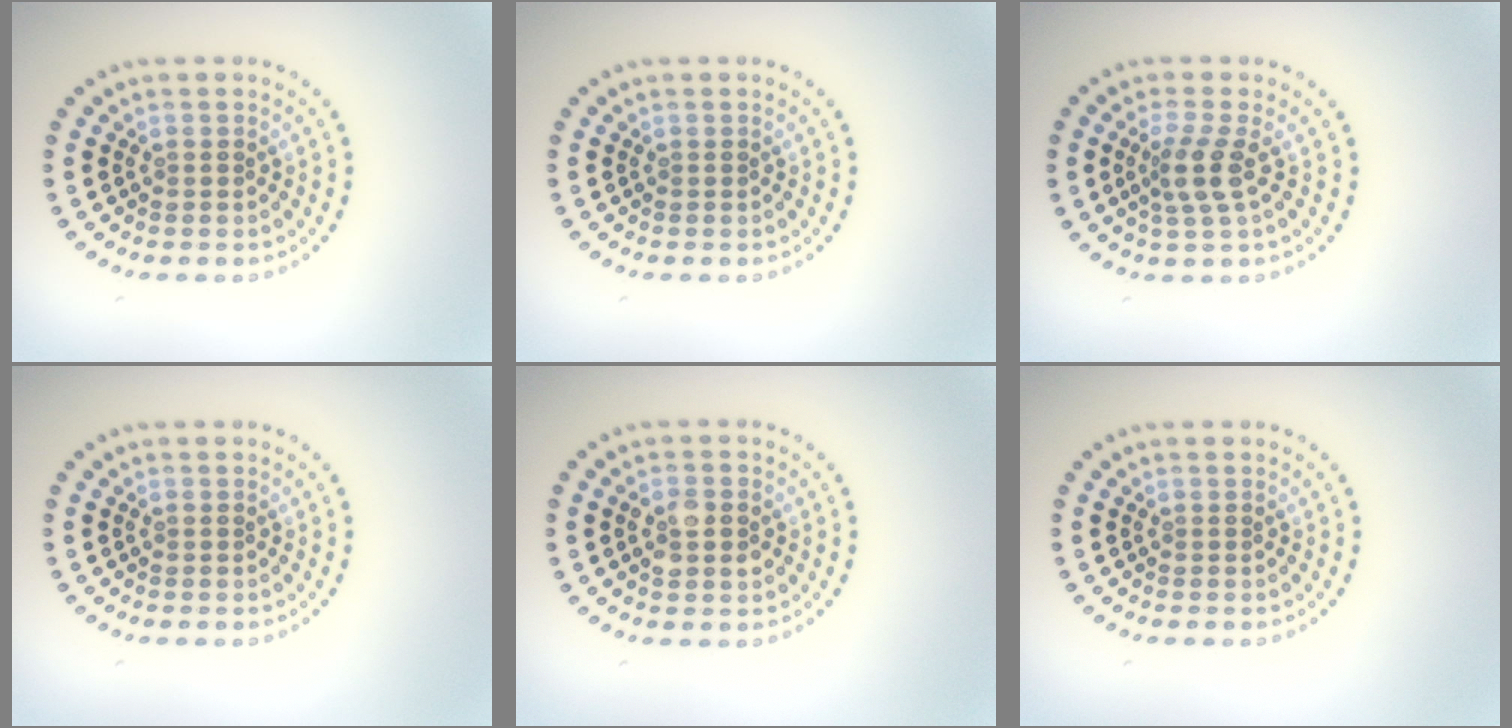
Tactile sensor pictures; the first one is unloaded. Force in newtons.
{"total": 0.0}
{"total": 2.7, "press": 2.1, "slide": 1.7}
{"total": 0.0}
{"total": 2.8, "press": 2.8, "slide": 0.2}
{"total": 0.0}